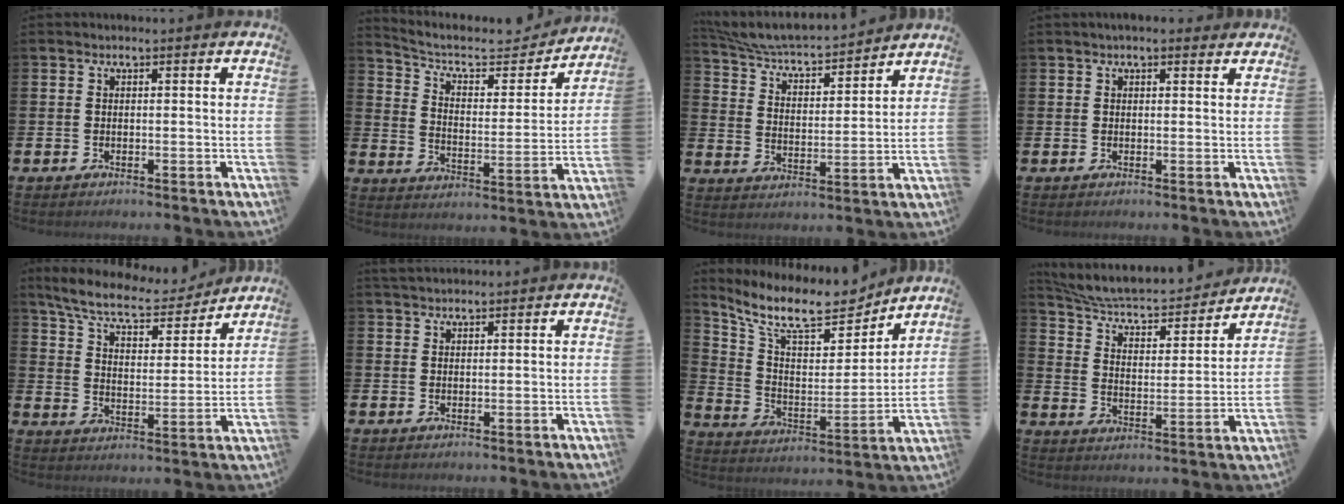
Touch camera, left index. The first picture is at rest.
{"total": 7.8, "force": [6.8, 2.7, 2.8], "torque": [-0.075, -0.051, 0.110]}
{"total": 5.8, "force": [5.6, 0.7, 1.5], "torque": [-0.059, -0.049, 0.090]}
{"total": 1.5, "force": [1.4, 0.4, 0.3], "torque": [-0.005, 0.002, 0.026]}
{"total": 8.7, "force": [7.8, 1.8, 3.3], "torque": [-0.094, -0.052, 0.132]}
{"total": 2.0, "force": [2.0, 0.5, 0.2], "torque": [0.000, -0.006, 0.035]}
{"total": 11.4, "force": [9.8, 3.3, 4.6], "torque": [-0.122, -0.066, 0.169]}
{"total": 7.3, "force": [6.7, 1.9, 2.2], "torque": [-0.079, -0.051, 0.112]}